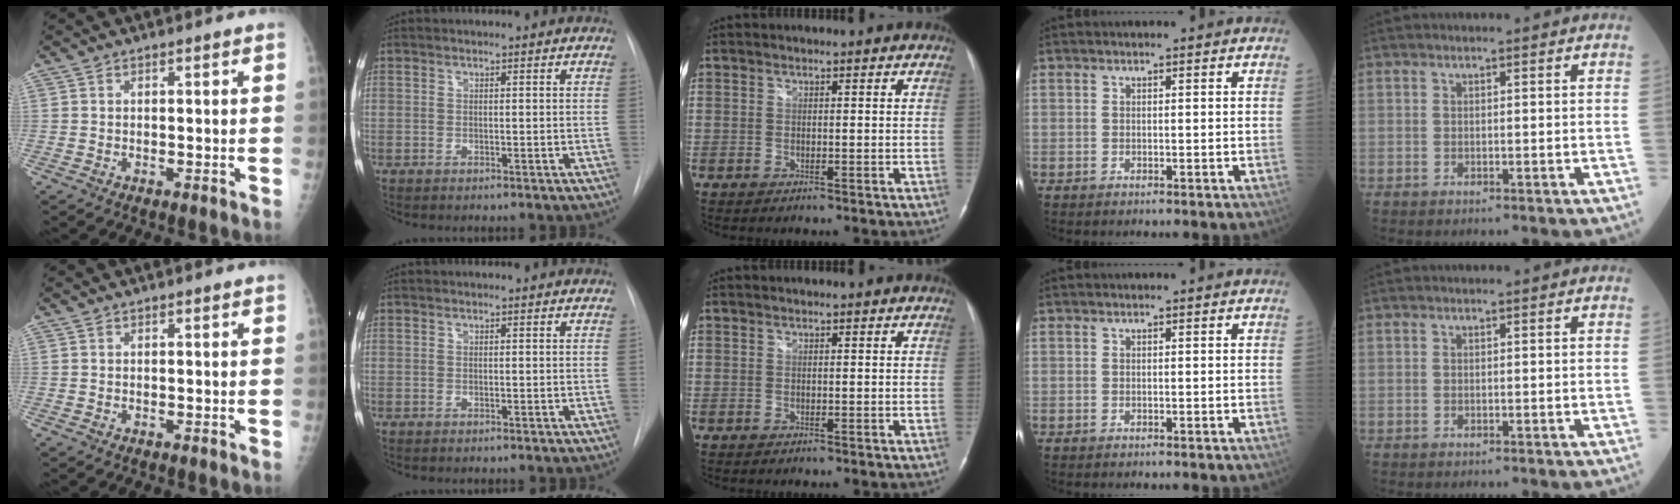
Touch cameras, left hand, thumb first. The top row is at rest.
{}